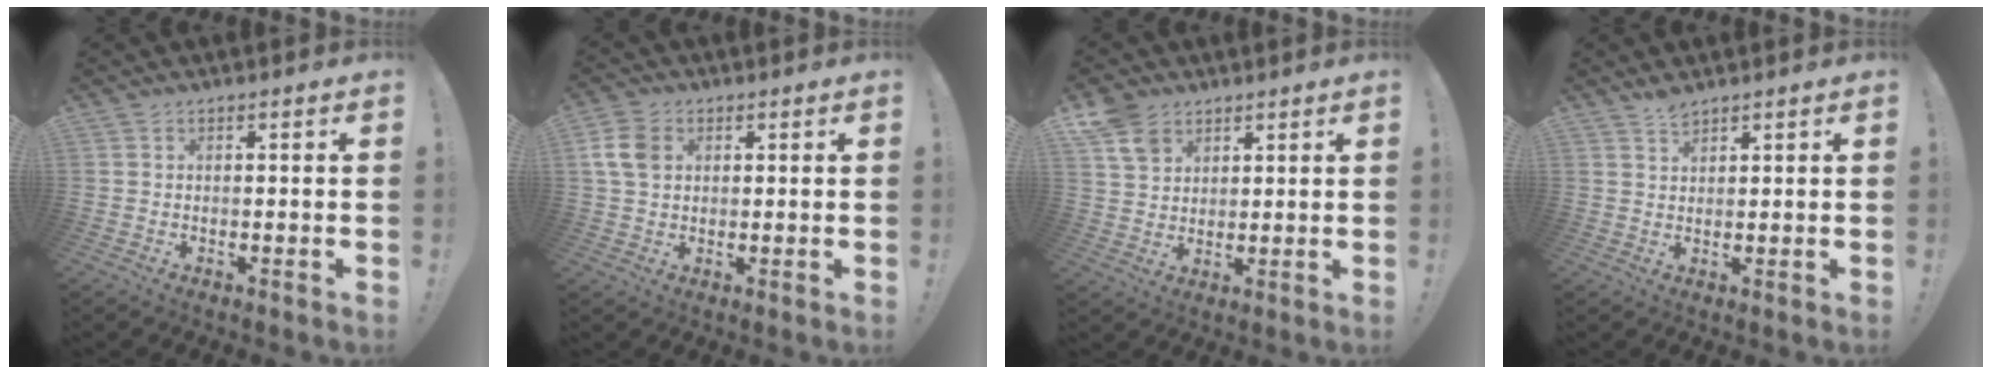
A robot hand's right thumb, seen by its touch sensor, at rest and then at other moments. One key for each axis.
{"total": 8.4, "fx": 2.1, "fy": 6.2, "fz": 5.2, "tx": -0.105, "ty": 0.005, "tz": 0.041}
{"total": 8.9, "fx": 5.6, "fy": 6.0, "fz": 3.5, "tx": -0.058, "ty": -0.026, "tz": 0.112}
{"total": 2.7, "fx": 2.4, "fy": 0.8, "fz": 1.0, "tx": -0.008, "ty": -0.018, "tz": 0.042}